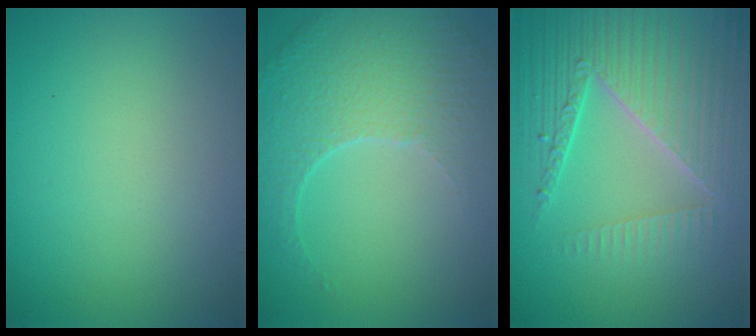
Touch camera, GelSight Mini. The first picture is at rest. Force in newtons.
{"total": 5.3, "press": 3.7, "slide": 3.8}
{"total": 7.3, "press": 5.5, "slide": 4.8}